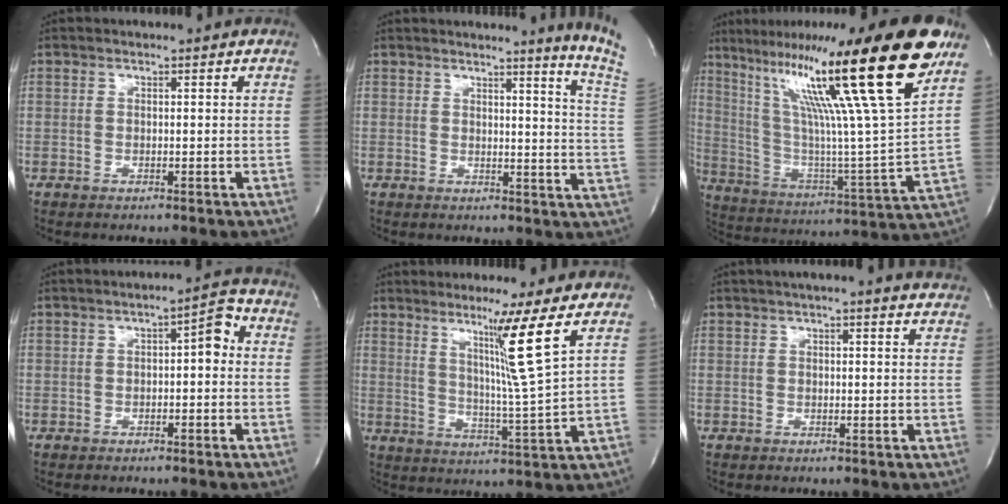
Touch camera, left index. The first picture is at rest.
{"total": 9.8, "force": [8.4, -2.9, 4.1], "torque": [-0.053, -0.099, 0.074]}
{"total": 28.2, "force": [17.3, -1.2, 22.2], "torque": [-0.375, -0.009, 0.277]}
{"total": 3.8, "force": [0.0, 1.3, 3.5], "torque": [-0.048, 0.016, -0.005]}
{"total": 8.9, "force": [4.7, -3.3, 6.9], "torque": [-0.117, -0.035, 0.083]}
{"total": 10.5, "force": [9.6, 0.6, 4.3], "torque": [-0.057, 0.010, 0.100]}